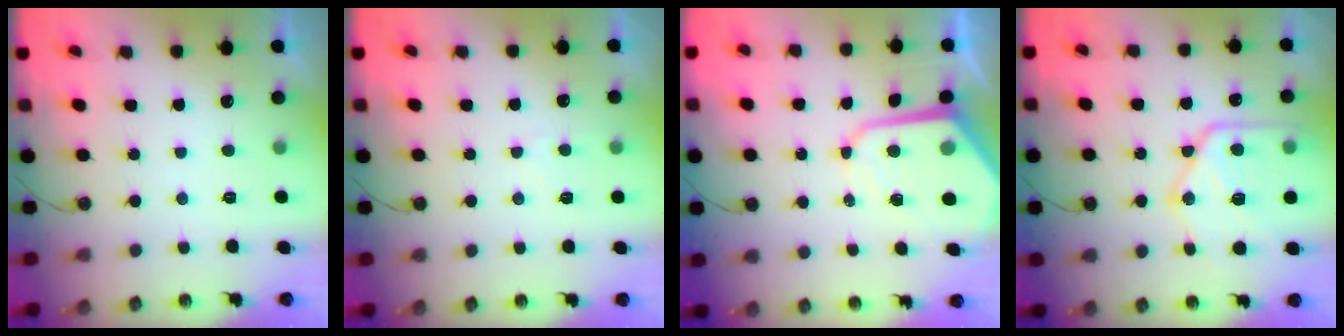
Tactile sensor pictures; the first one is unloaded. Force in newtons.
{"total": 3.8, "press": 3.8, "slide": 0.5}
{"total": 10.4, "press": 10.4, "slide": 0.8}
{"total": 17.6, "press": 17.6, "slide": 1.7}